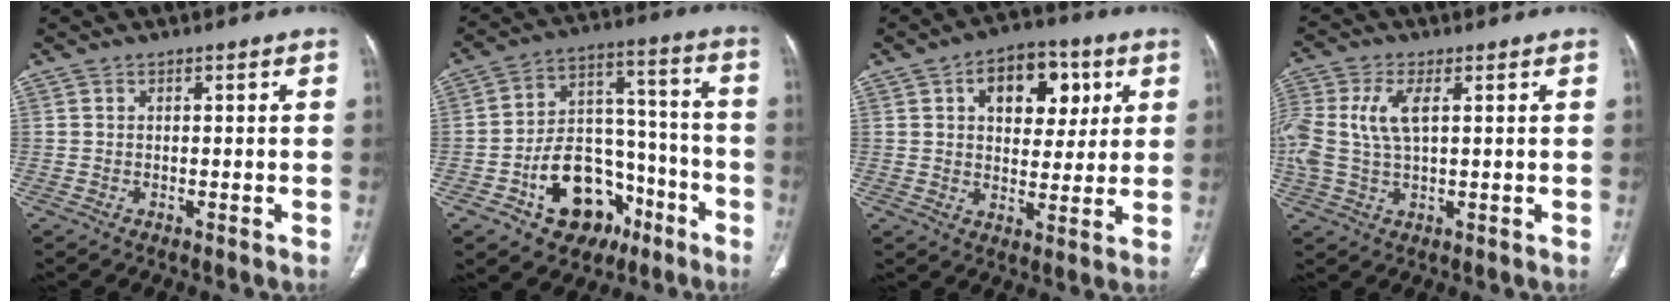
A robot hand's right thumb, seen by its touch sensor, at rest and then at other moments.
{"total": 18.0, "force": [-8.6, 12.1, 10.2], "torque": [-0.109, 0.079, -0.127]}
{"total": 13.3, "force": [4.7, 8.4, 9.2], "torque": [-0.084, -0.002, 0.069]}
{"total": 10.1, "force": [1.9, 5.2, 8.5], "torque": [-0.214, 0.010, 0.041]}